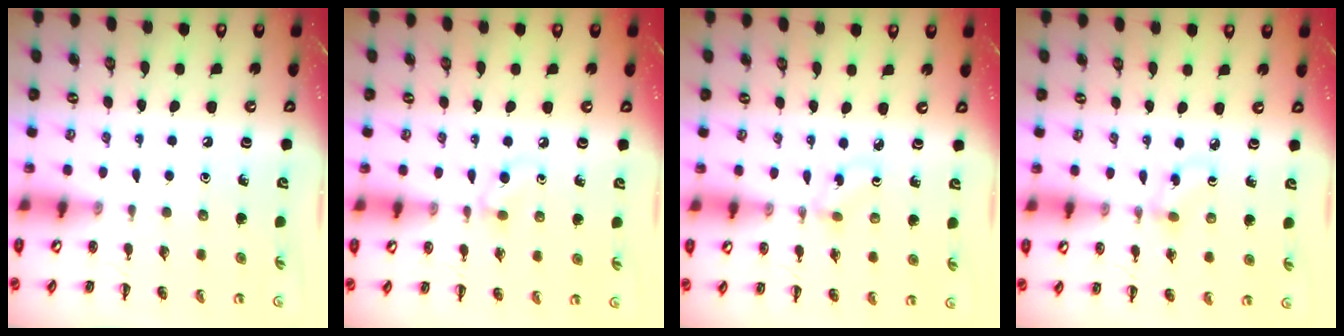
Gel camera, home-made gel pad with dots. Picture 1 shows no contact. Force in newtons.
{"total": 3.6, "press": 3.3, "slide": 1.5}
{"total": 1.0, "press": 0.8, "slide": 0.6}
{"total": 1.6, "press": 1.4, "slide": 0.7}